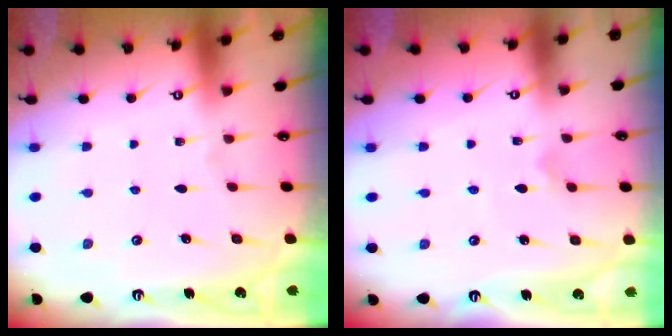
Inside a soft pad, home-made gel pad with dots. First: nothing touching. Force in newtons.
{"total": 2.5, "press": 2.5, "slide": 0.1}